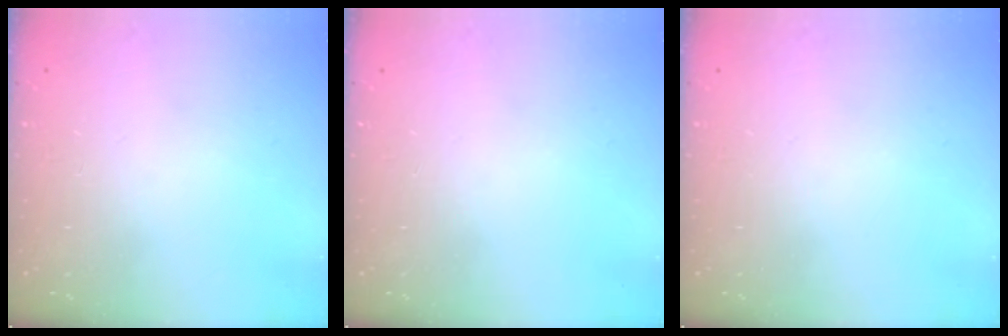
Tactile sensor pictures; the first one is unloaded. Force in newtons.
{"total": 0.0}
{"total": 0.0}